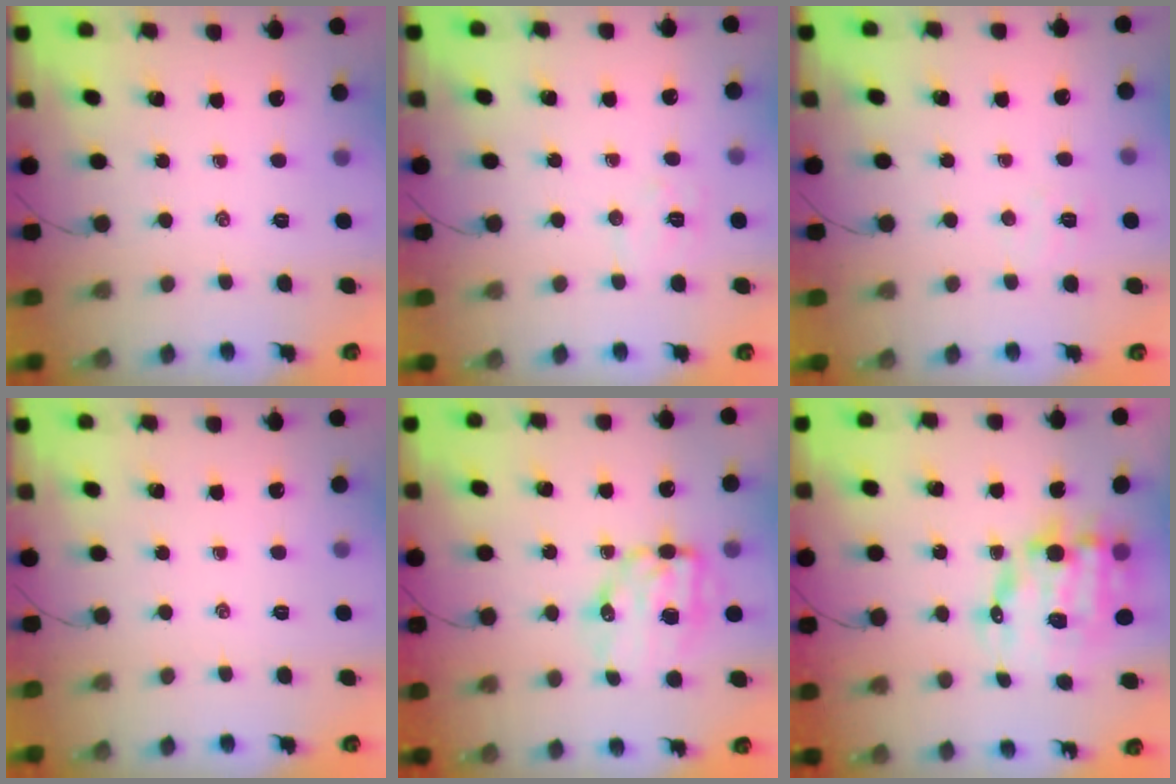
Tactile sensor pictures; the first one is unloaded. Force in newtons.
{"total": 6.1, "press": 6.0, "slide": 1.2}
{"total": 3.9, "press": 3.8, "slide": 0.9}
{"total": 0.0}
{"total": 8.7, "press": 8.5, "slide": 1.8}
{"total": 13.5, "press": 13.1, "slide": 3.2}